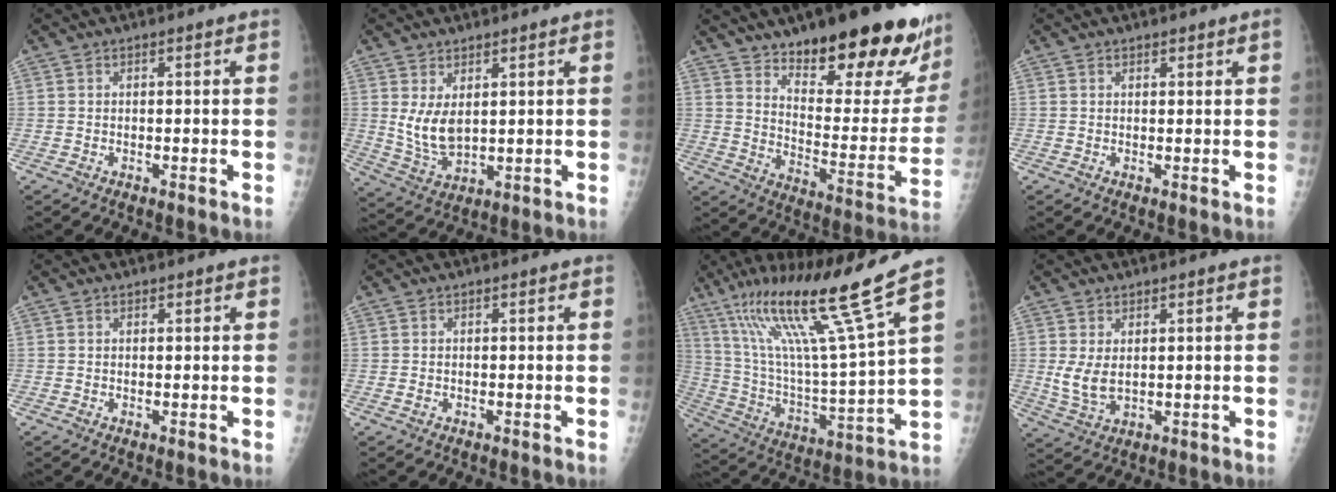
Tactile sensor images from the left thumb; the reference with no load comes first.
{"total": 6.8, "force": [2.2, 3.9, 5.1], "torque": [-0.090, -0.024, 0.055]}
{"total": 26.8, "force": [18.9, 8.5, 17.0], "torque": [-0.199, -0.104, 0.270]}
{"total": 0.9, "force": [0.8, 0.3, 0.2], "torque": [0.002, -0.007, 0.012]}
{"total": 0.7, "force": [0.6, 0.4, 0.1], "torque": [0.003, -0.005, 0.007]}
{"total": 0.7, "force": [0.2, 0.5, 0.3], "torque": [-0.005, -0.001, 0.004]}
{"total": 23.0, "force": [14.4, 0.2, 17.9], "torque": [-0.296, -0.058, 0.257]}
{"total": 5.2, "force": [1.4, 3.1, 3.9], "torque": [-0.075, -0.015, 0.036]}